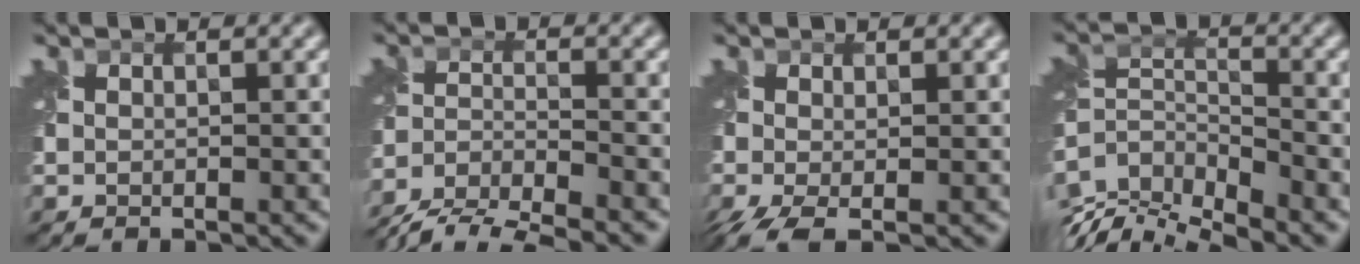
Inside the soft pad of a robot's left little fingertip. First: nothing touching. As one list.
[{"total": 7.7, "force": [-7.3, 1.4, 2.2], "torque": [-0.052, -0.027, -0.124]}, {"total": 3.1, "force": [-1.4, 0.9, 2.5], "torque": [-0.062, -0.009, -0.030]}, {"total": 8.3, "force": [-6.0, 3.0, 4.8], "torque": [-0.106, -0.012, -0.112]}]